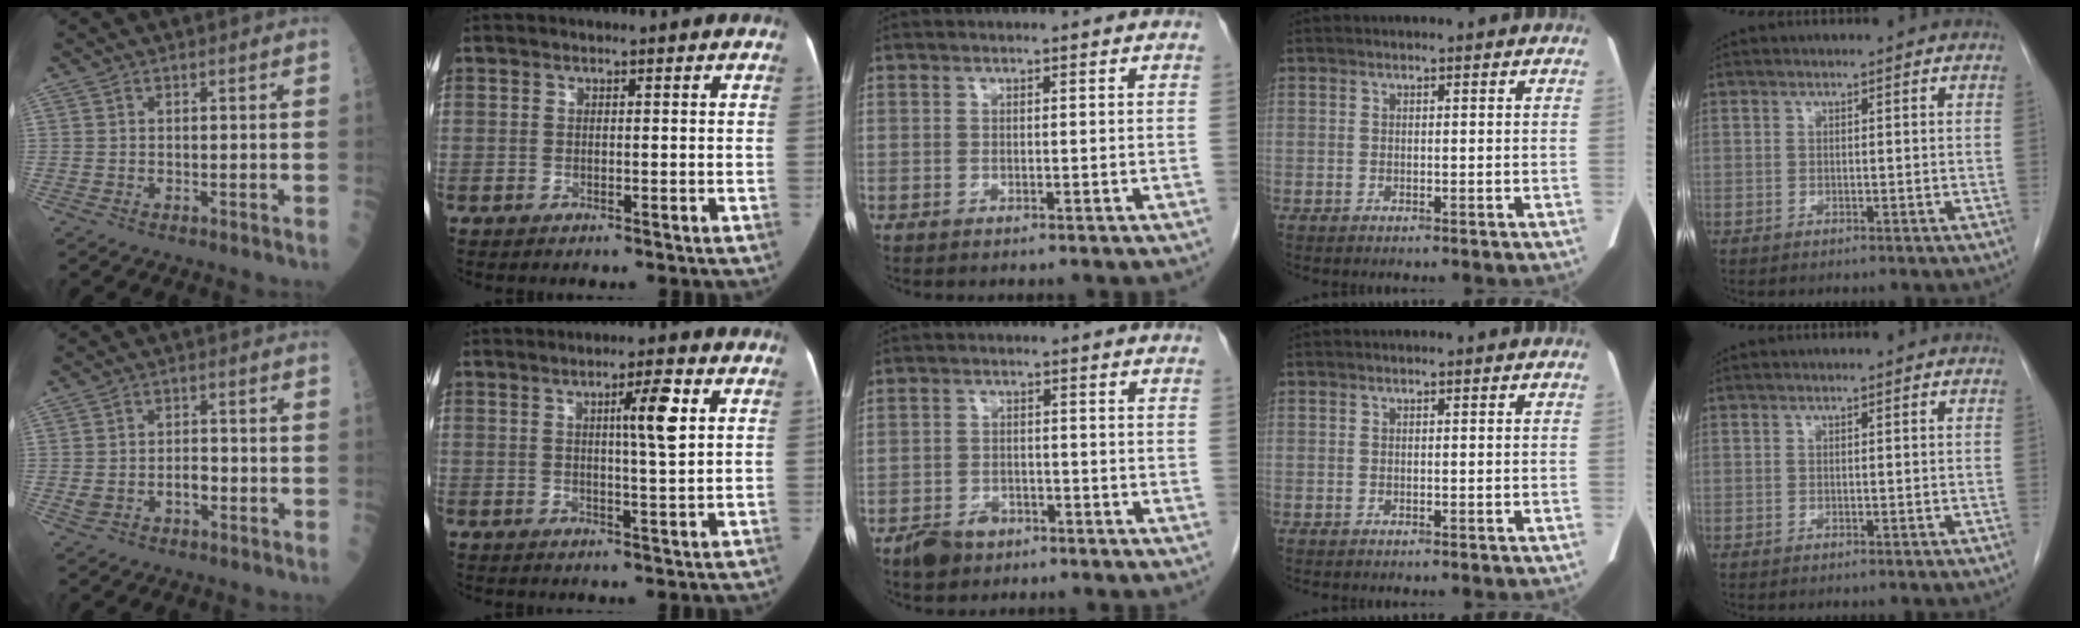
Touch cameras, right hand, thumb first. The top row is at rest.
{"thumb": {"total": 4.5, "force": [-1.3, 3.0, 3.2], "torque": [-0.047, 0.022, -0.015]}, "index": {"total": 5.8, "force": [1.9, -0.1, 5.4], "torque": [-0.080, 0.002, 0.028]}, "middle": {"total": 4.0, "force": [-2.8, 2.5, 1.4], "torque": [-0.028, 0.003, -0.040]}}